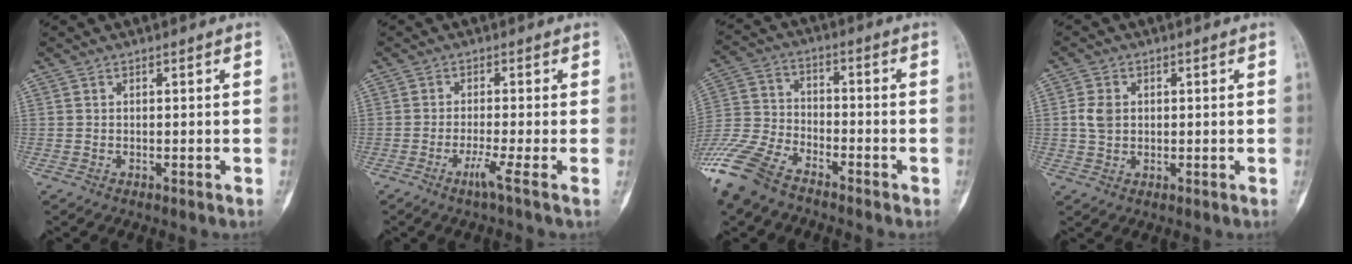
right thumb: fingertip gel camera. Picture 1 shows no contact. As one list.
[{"total": 3.5, "force": [-1.9, -1.1, 2.7], "torque": [-0.061, -0.005, -0.044]}, {"total": 16.1, "force": [-11.7, 7.5, 8.2], "torque": [-0.185, 0.024, -0.228]}, {"total": 4.0, "force": [0.3, 3.1, 2.5], "torque": [-0.041, 0.003, 0.002]}]